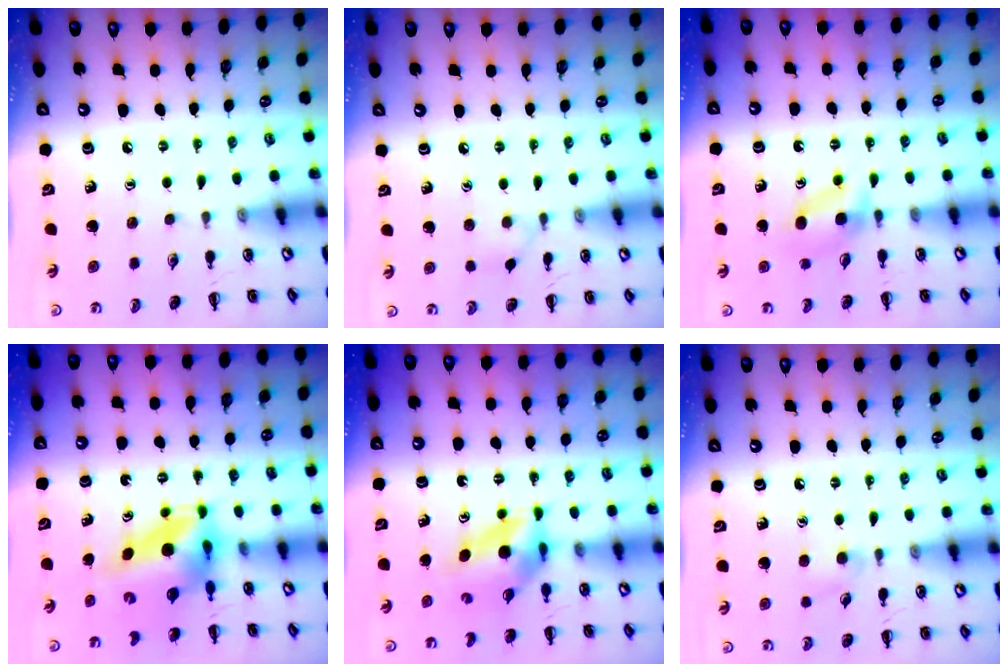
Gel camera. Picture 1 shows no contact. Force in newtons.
{"total": 3.6, "press": 3.3, "slide": 1.5}
{"total": 4.1, "press": 3.7, "slide": 1.6}
{"total": 5.4, "press": 5.2, "slide": 1.6}
{"total": 5.3, "press": 5.2, "slide": 0.9}
{"total": 4.4, "press": 3.9, "slide": 1.9}